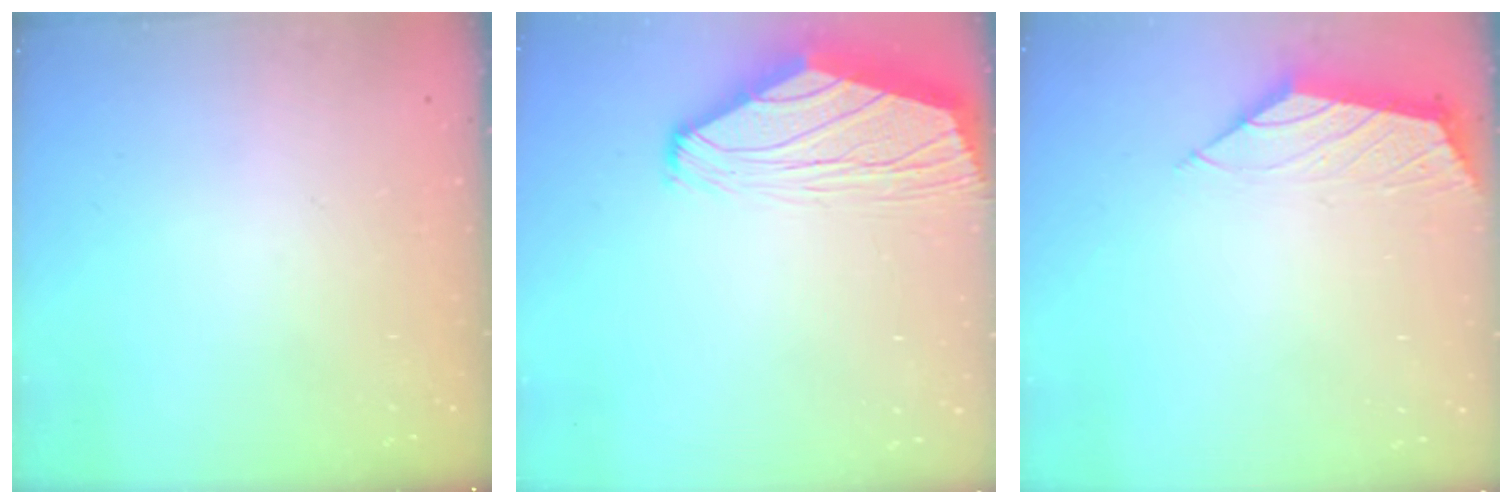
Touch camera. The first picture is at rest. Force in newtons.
{"total": 2.0, "press": 1.7, "slide": 0.9}
{"total": 1.8, "press": 1.7, "slide": 0.5}